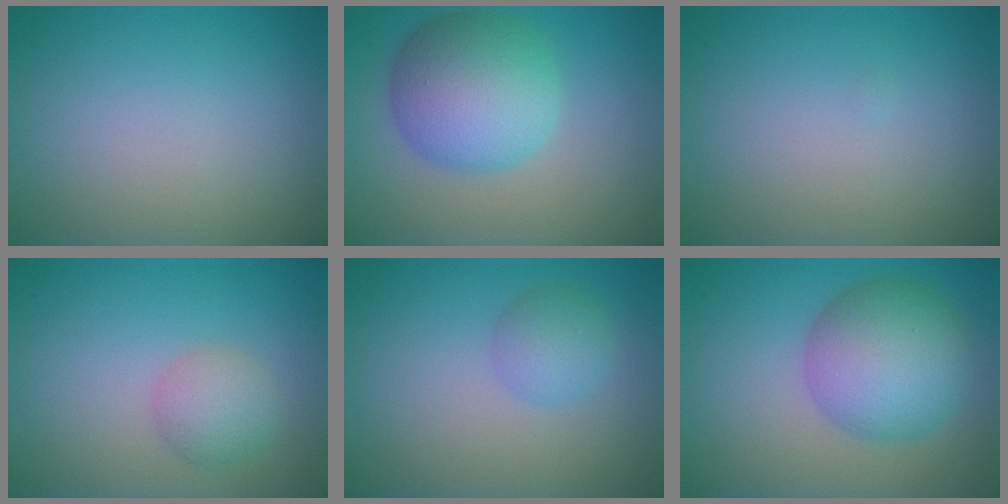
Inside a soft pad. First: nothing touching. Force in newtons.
{"total": 7.8, "press": 7.8, "slide": 0.1}
{"total": 0.0}
{"total": 2.5, "press": 2.5, "slide": 0.0}
{"total": 2.2, "press": 2.2, "slide": 0.0}
{"total": 7.6, "press": 7.6, "slide": 0.1}